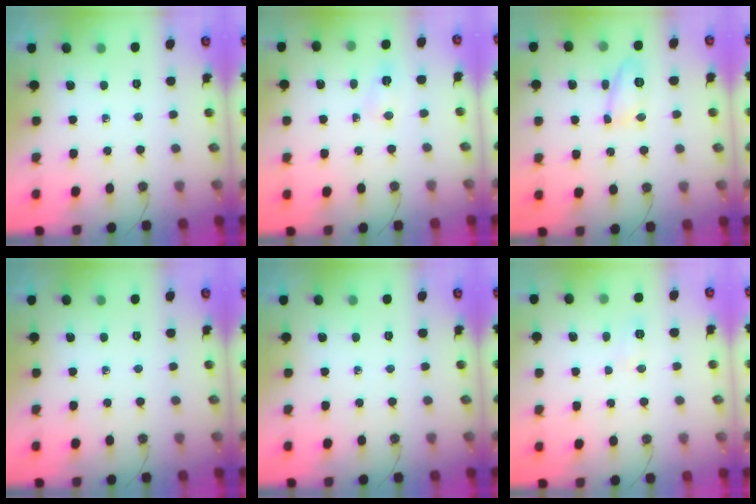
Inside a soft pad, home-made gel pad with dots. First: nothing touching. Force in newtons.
{"total": 2.4, "press": 2.4, "slide": 0.3}
{"total": 9.8, "press": 9.6, "slide": 2.1}
{"total": 0.0}
{"total": 0.0}
{"total": 5.5, "press": 5.4, "slide": 0.8}